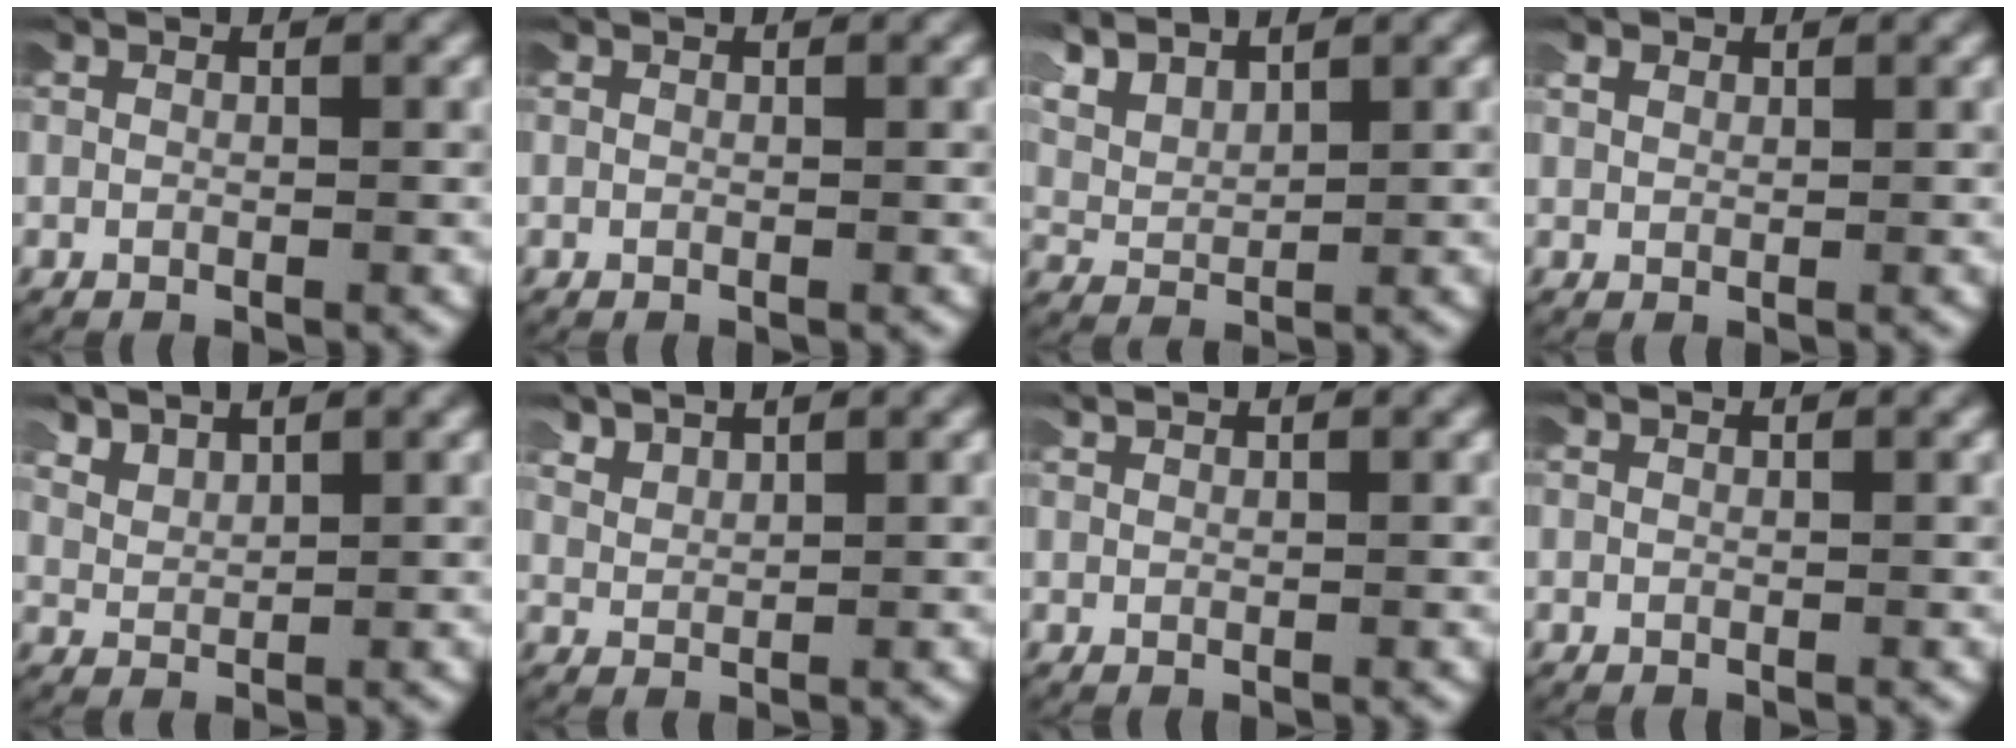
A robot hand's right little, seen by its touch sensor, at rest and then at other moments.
{"total": 0.0}
{"total": 4.6, "force": [3.0, 2.7, 2.2], "torque": [-0.054, 0.003, 0.055]}
{"total": 0.8, "force": [0.7, 0.3, 0.2], "torque": [-0.009, -0.002, 0.017]}
{"total": 2.1, "force": [1.9, 0.6, 0.5], "torque": [-0.018, -0.005, 0.042]}
{"total": 1.8, "force": [1.7, 0.4, 0.4], "torque": [-0.015, -0.003, 0.038]}
{"total": 0.6, "force": [0.5, -0.3, -0.1], "torque": [0.001, -0.002, 0.011]}
{"total": 0.0}